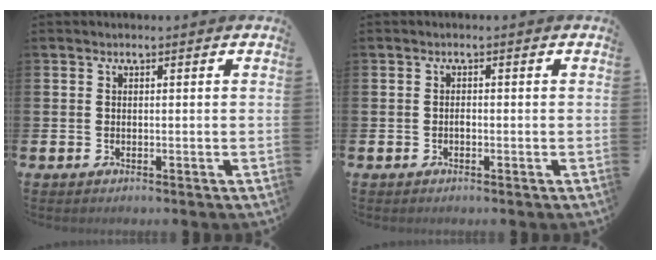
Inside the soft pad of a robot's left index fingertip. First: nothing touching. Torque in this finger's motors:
{"motor_torque": [-0.05, 0.00, -0.01, 0.00]}